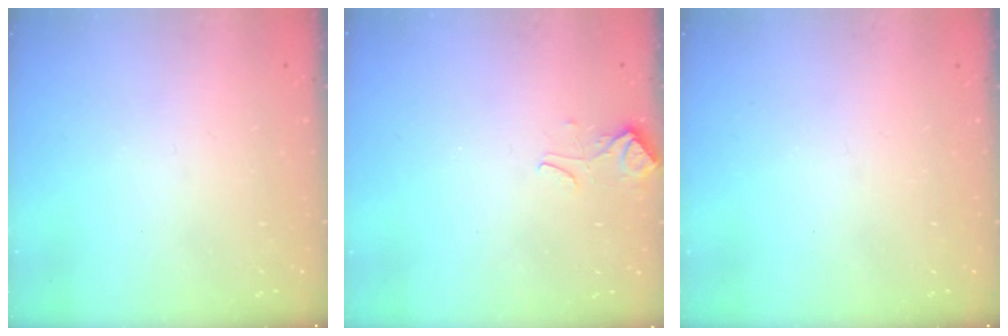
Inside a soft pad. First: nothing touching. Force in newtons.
{"total": 3.0, "press": 3.0, "slide": 0.5}
{"total": 0.0}